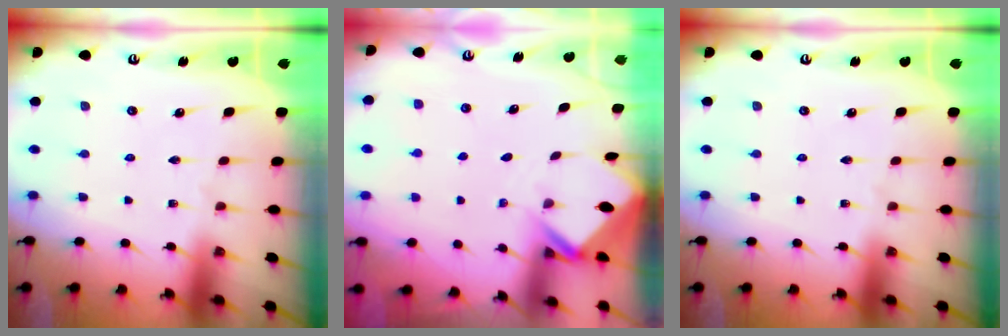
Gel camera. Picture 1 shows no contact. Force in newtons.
{"total": 2.6, "press": 2.6, "slide": 0.1}
{"total": 0.0}